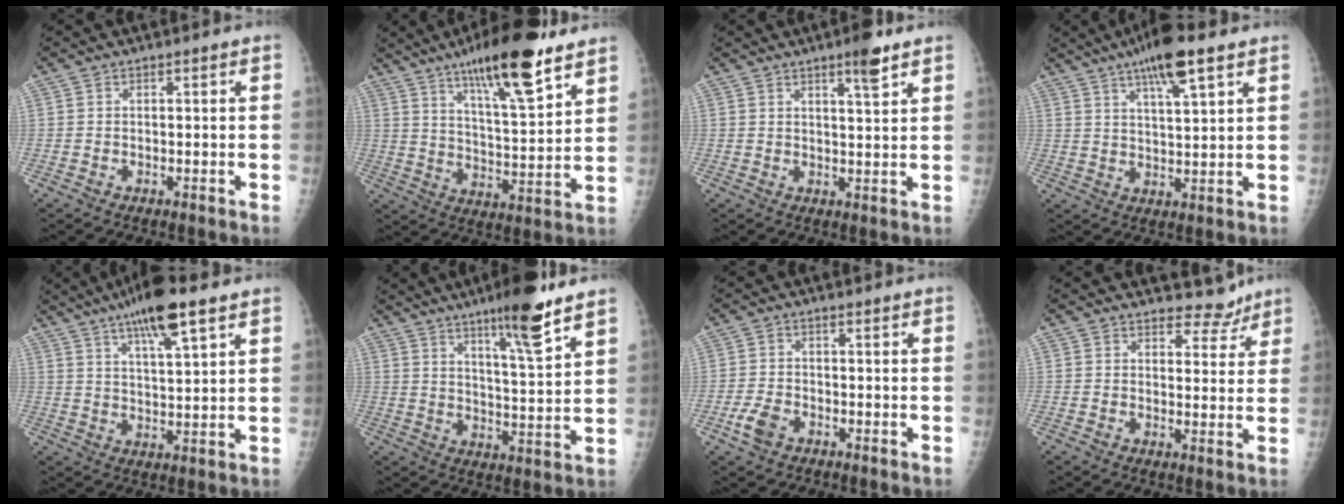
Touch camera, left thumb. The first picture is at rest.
{"total": 18.2, "force": [11.7, 4.0, 13.3], "torque": [-0.192, -0.059, 0.192]}
{"total": 5.0, "force": [3.3, 0.7, 3.7], "torque": [-0.050, -0.021, 0.046]}
{"total": 10.9, "force": [6.6, 2.2, 8.3], "torque": [-0.135, -0.020, 0.108]}
{"total": 11.9, "force": [7.3, 2.4, 9.0], "torque": [-0.147, -0.022, 0.120]}
{"total": 12.5, "force": [8.3, 1.3, 9.3], "torque": [-0.140, -0.055, 0.131]}
{"total": 3.8, "force": [-1.9, 2.3, 2.3], "torque": [-0.050, 0.006, -0.036]}
{"total": 4.6, "force": [4.1, 2.1, 0.2], "torque": [0.020, -0.035, 0.050]}